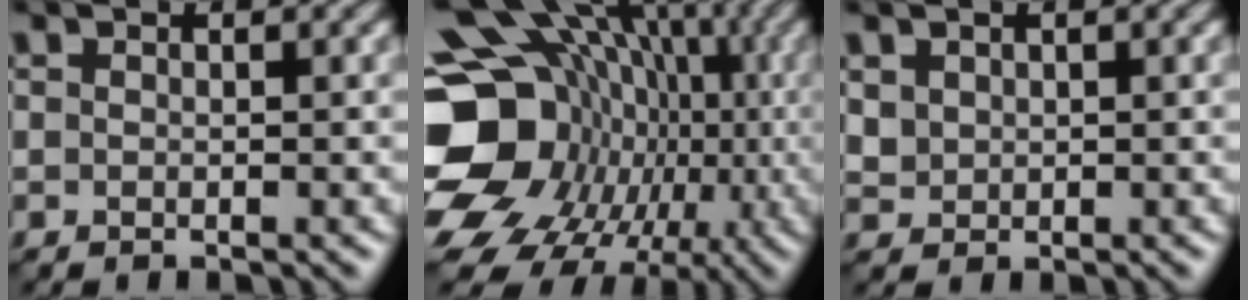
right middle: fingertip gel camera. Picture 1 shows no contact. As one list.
[{"total": 20.1, "force": [-2.6, 16.8, 10.8], "torque": [-0.158, -0.004, -0.054]}, {"total": 2.0, "force": [0.8, 1.7, 0.8], "torque": [-0.034, 0.008, 0.035]}]